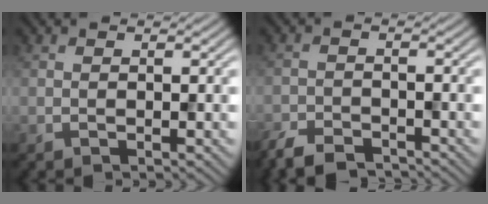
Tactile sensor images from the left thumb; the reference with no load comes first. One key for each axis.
{"total": 5.0, "fx": -4.4, "fy": 1.5, "fz": 2.0, "tx": -0.036, "ty": -0.011, "tz": -0.088}